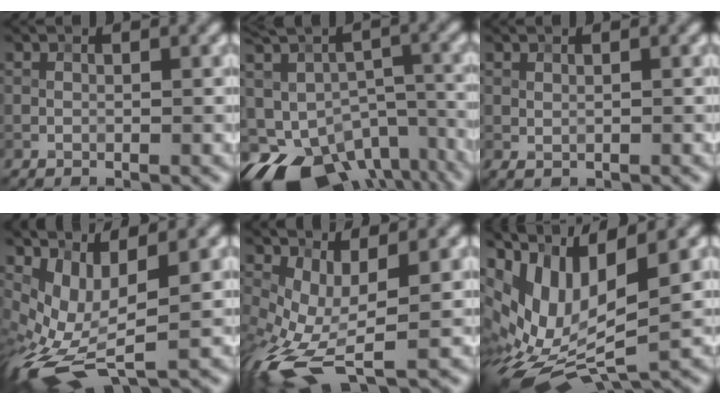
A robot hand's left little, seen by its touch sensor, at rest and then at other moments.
{"total": 13.5, "force": [-8.8, 7.4, 7.1], "torque": [-0.140, -0.025, -0.112]}
{"total": 0.0}
{"total": 6.4, "force": [-0.7, 3.2, 5.6], "torque": [-0.133, -0.013, -0.009]}
{"total": 7.0, "force": [-2.2, 3.3, 5.9], "torque": [-0.147, -0.014, -0.041]}
{"total": 11.6, "force": [2.3, 5.8, 9.8], "torque": [-0.212, -0.005, 0.051]}